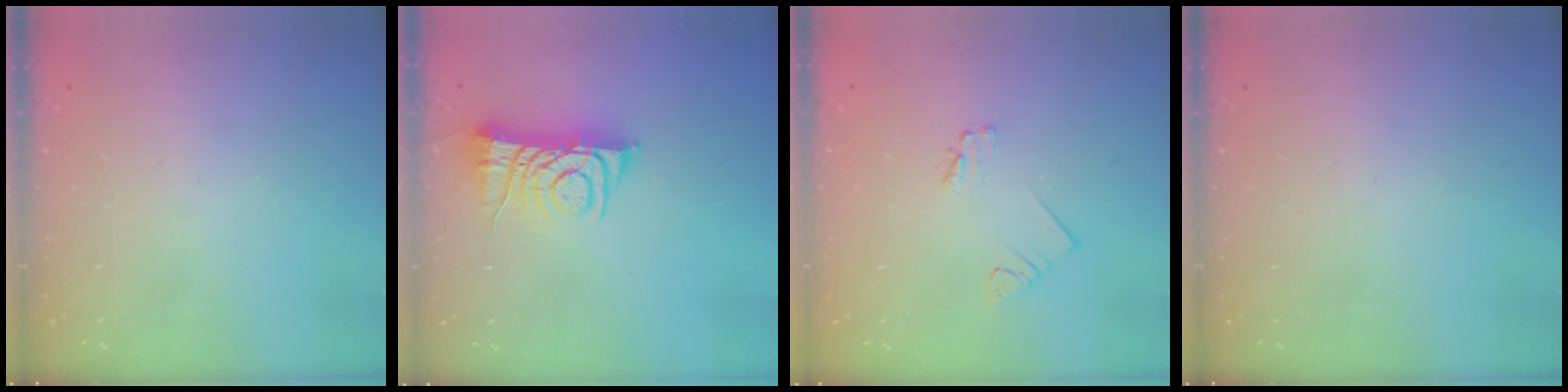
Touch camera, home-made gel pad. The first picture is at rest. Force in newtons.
{"total": 8.6, "press": 8.5, "slide": 1.0}
{"total": 1.6, "press": 1.5, "slide": 0.2}
{"total": 0.0}